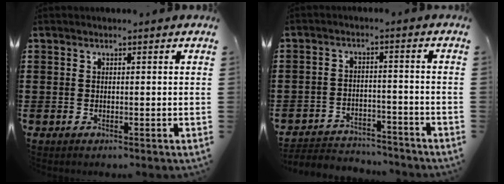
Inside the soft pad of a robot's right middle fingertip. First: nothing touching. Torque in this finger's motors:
{"motor_torque": [0.94, -0.39, 0.08, 0.08]}